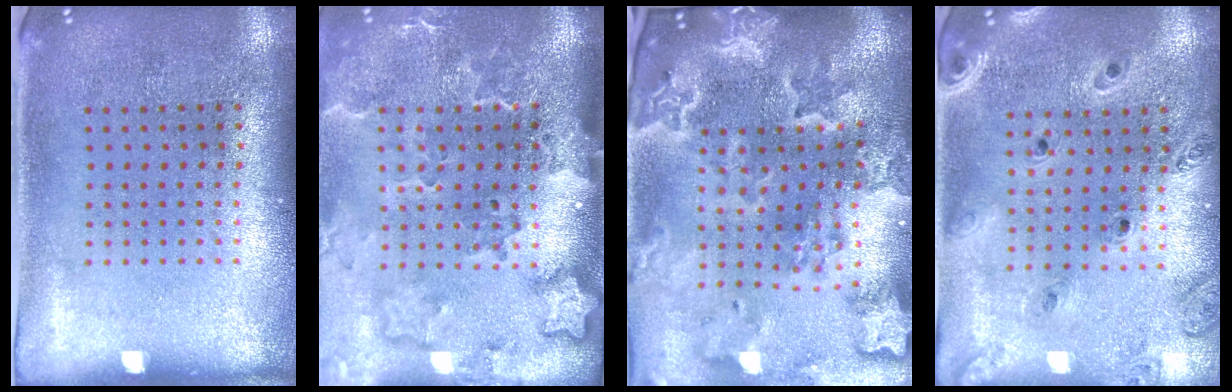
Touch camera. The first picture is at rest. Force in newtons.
{"total": 3.0, "press": 2.3, "slide": 1.9}
{"total": 4.1, "press": 3.5, "slide": 2.2}
{"total": 1.4, "press": 1.4, "slide": 0.2}